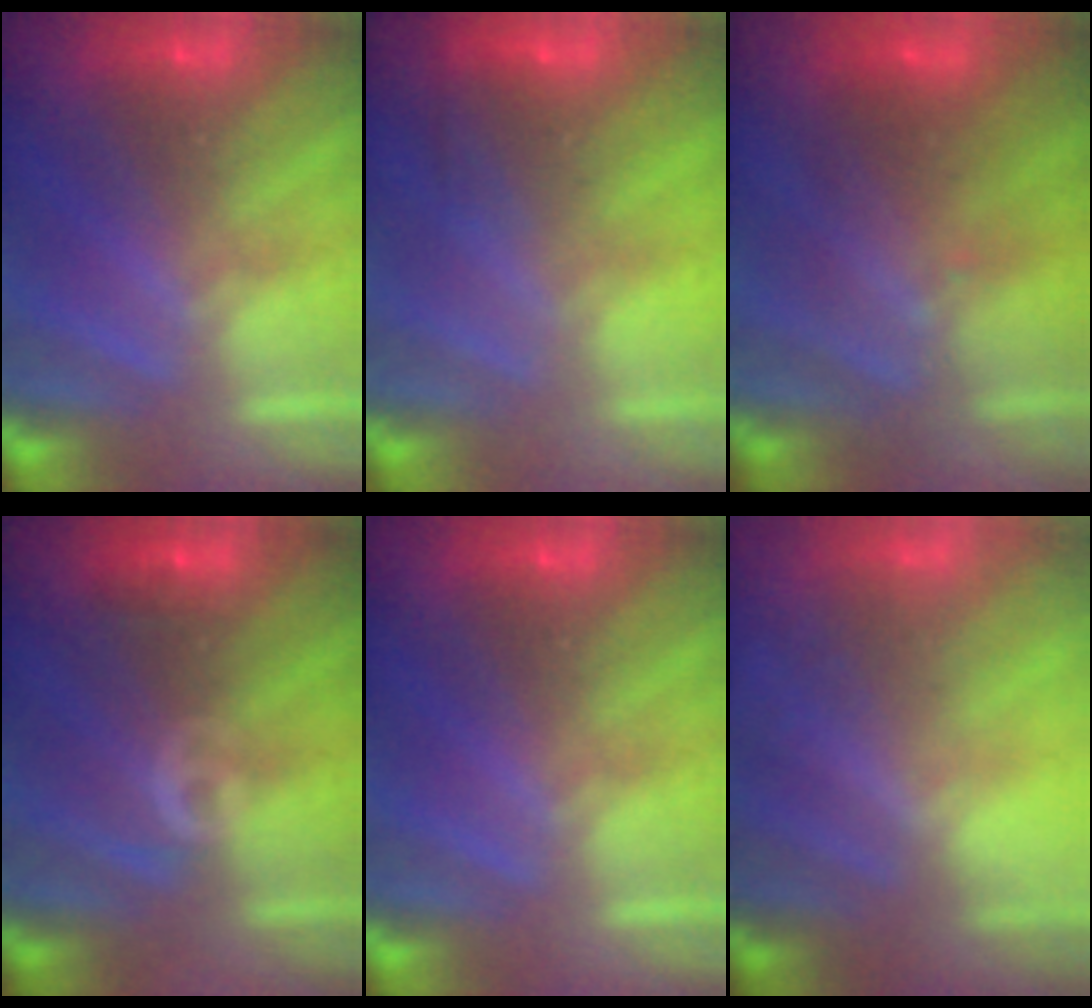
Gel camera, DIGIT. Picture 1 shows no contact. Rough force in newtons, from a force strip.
{"total": 2.5}
{"total": 2.3}
{"total": 3.3}
{"total": 0.0}
{"total": 10.7}